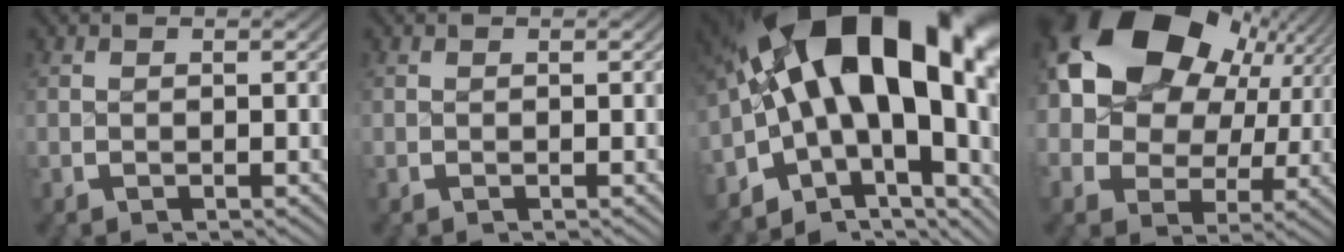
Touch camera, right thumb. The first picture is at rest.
{"total": 0.0}
{"total": 24.9, "force": [0.7, 15.1, 19.8], "torque": [-0.337, -0.030, 0.023]}
{"total": 16.1, "force": [4.1, 11.4, 10.6], "torque": [-0.231, -0.019, 0.073]}